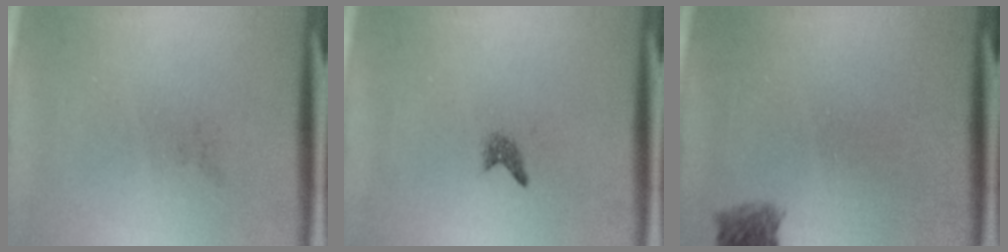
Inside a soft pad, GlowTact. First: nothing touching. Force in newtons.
{"total": 0.9}
{"total": 2.6}